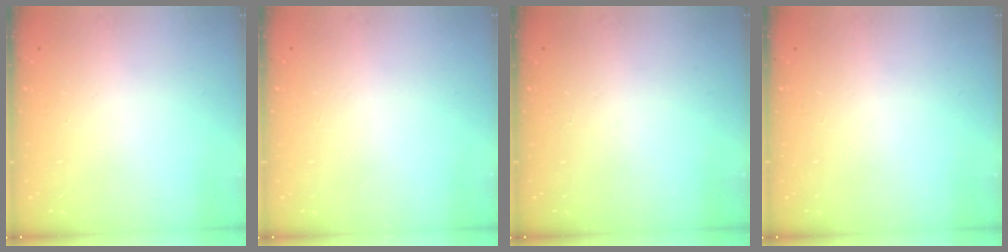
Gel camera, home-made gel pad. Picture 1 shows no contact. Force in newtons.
{"total": 0.0}
{"total": 0.0}
{"total": 0.0}